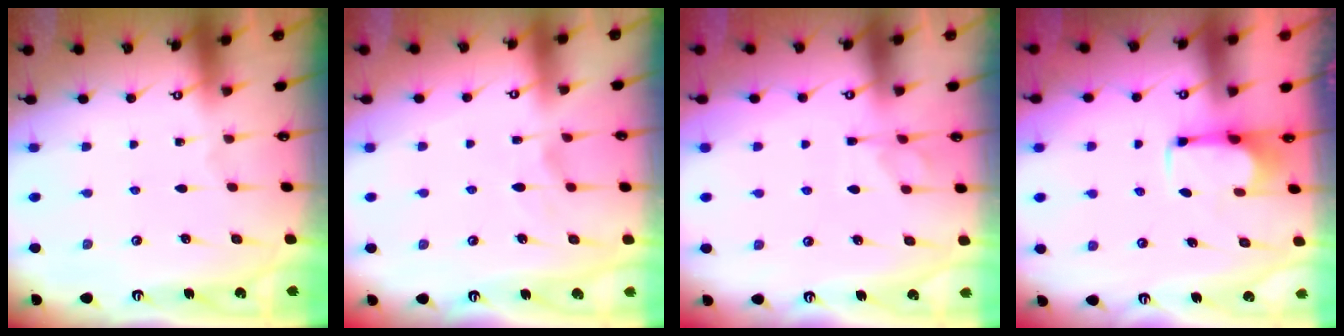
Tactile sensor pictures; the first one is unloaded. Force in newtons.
{"total": 2.0, "press": 1.6, "slide": 1.1}
{"total": 1.4, "press": 0.9, "slide": 1.0}
{"total": 2.6, "press": 2.5, "slide": 0.9}